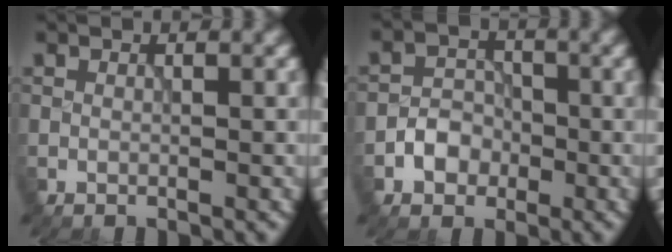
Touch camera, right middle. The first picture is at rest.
{"total": 2.6, "force": [-1.2, 2.1, 1.0], "torque": [-0.010, 0.005, -0.023]}